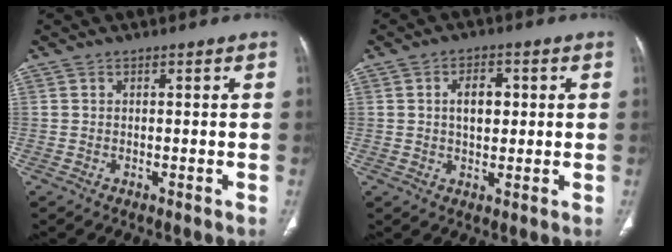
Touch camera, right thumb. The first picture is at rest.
{"total": 5.6, "force": [1.0, 3.5, 4.2], "torque": [-0.054, 0.003, 0.015]}